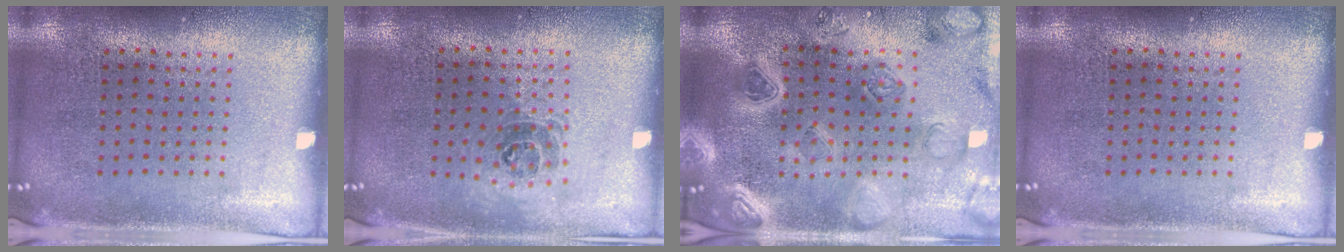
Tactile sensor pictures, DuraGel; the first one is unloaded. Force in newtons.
{"total": 1.0, "press": 0.9, "slide": 0.5}
{"total": 3.1, "press": 3.0, "slide": 0.9}
{"total": 0.0}